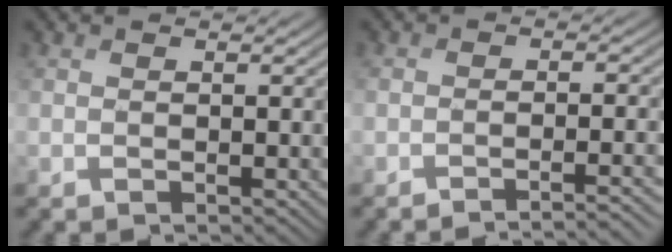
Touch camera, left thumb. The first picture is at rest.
{"total": 3.0, "force": [-2.4, 0.3, 1.9], "torque": [-0.022, 0.004, -0.043]}